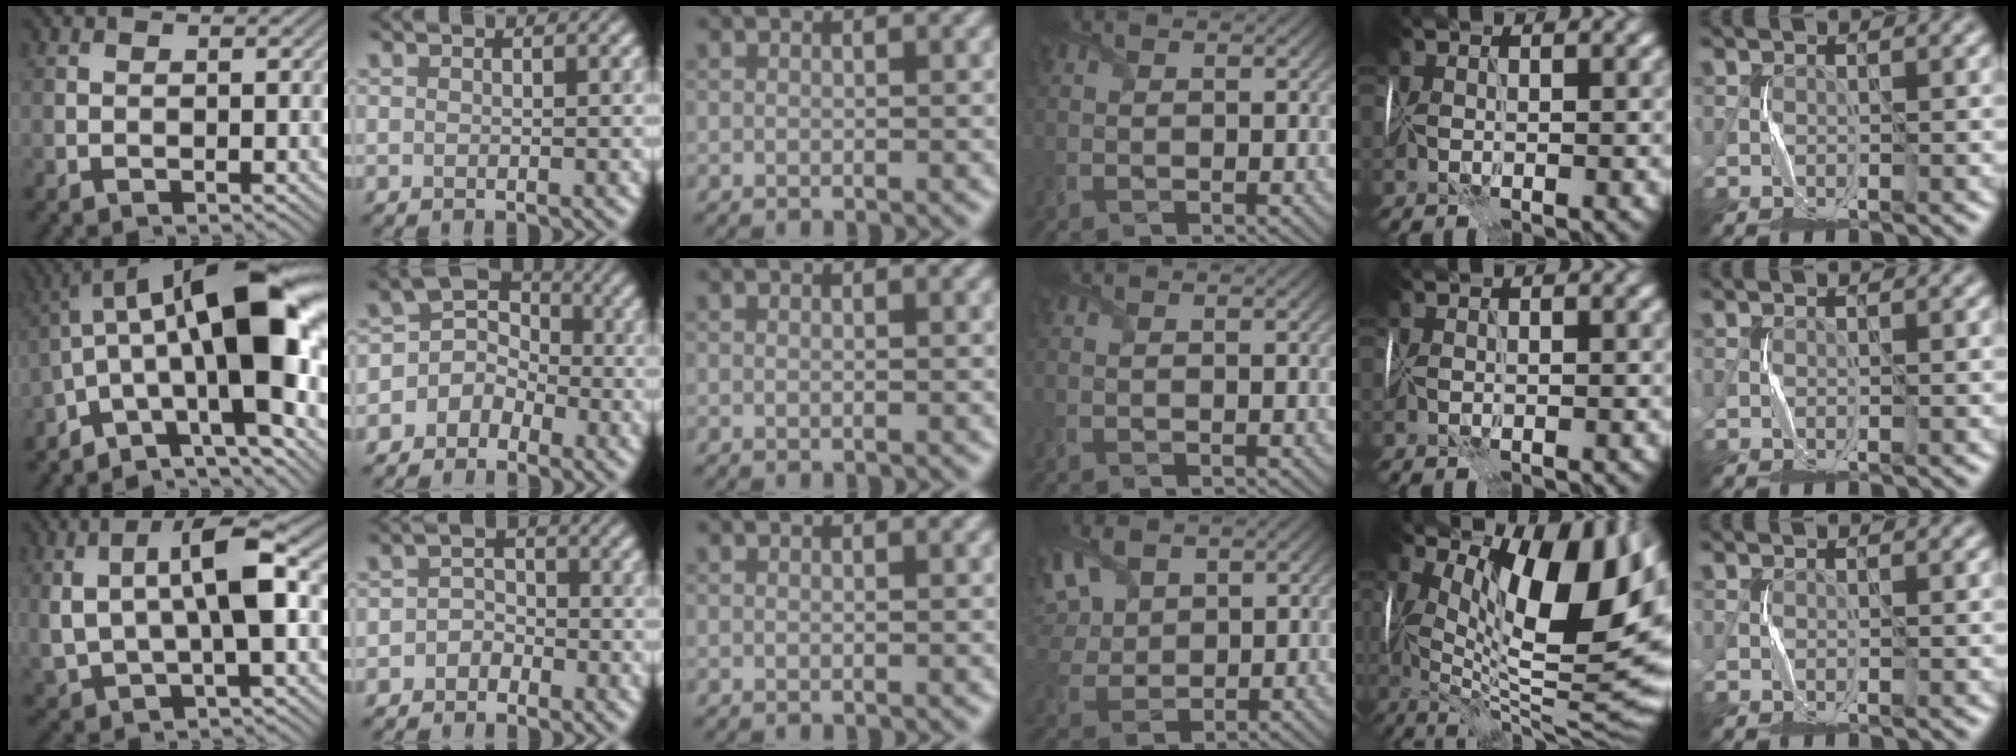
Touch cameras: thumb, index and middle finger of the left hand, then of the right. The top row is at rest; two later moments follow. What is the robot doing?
{"motion": "wrap", "object": "cellophane"}